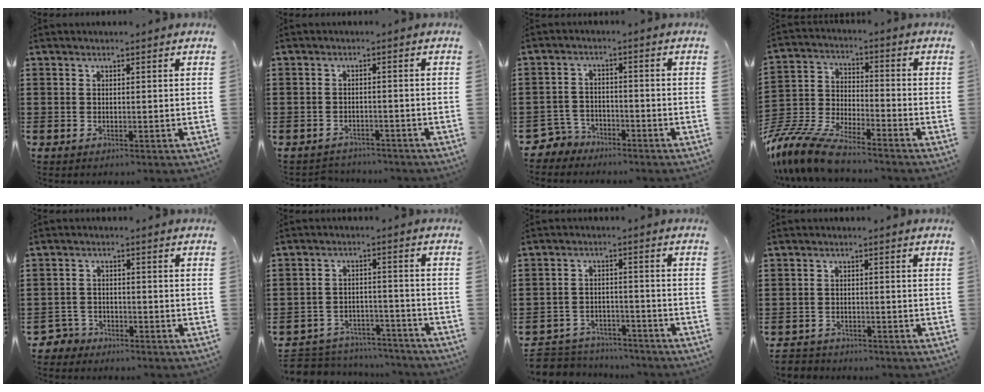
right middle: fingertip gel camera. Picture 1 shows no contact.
{"total": 2.1, "force": [-2.0, 0.4, -0.2], "torque": [-0.004, 0.000, -0.047]}
{"total": 3.6, "force": [-3.3, 1.4, 0.2], "torque": [-0.028, -0.004, -0.075]}
{"total": 9.6, "force": [-8.9, 1.2, 3.4], "torque": [-0.096, -0.001, -0.185]}
{"total": 2.9, "force": [-2.6, 1.1, 0.1], "torque": [-0.017, -0.003, -0.059]}
{"total": 5.2, "force": [-5.1, 1.0, 0.0], "torque": [-0.015, 0.008, -0.110]}
{"total": 4.8, "force": [-4.7, 1.0, -0.2], "torque": [-0.007, 0.008, -0.101]}
{"total": 2.1, "force": [-2.0, 0.5, -0.3], "torque": [-0.002, 0.000, -0.047]}